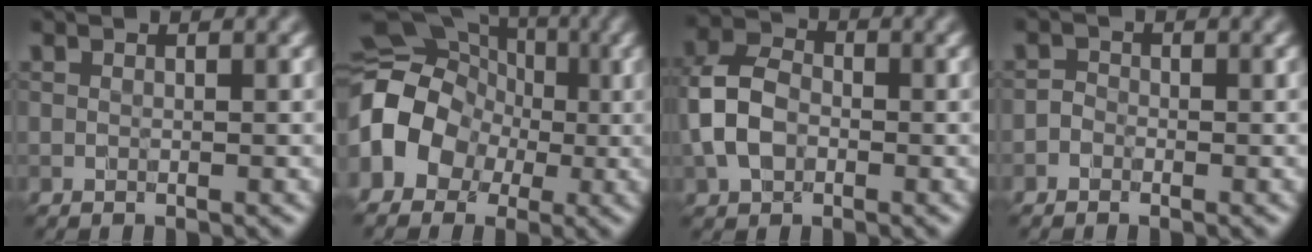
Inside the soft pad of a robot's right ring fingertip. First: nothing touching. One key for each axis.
{"total": 10.6, "fx": -1.8, "fy": 8.9, "fz": 5.6, "tx": -0.089, "ty": -0.001, "tz": -0.062}
{"total": 5.0, "fx": -1.0, "fy": 3.7, "fz": 3.3, "tx": -0.076, "ty": 0.008, "tz": -0.028}
{"total": 0.7, "fx": -0.5, "fy": 0.5, "fz": 0.0, "tx": 0.007, "ty": 0.002, "tz": -0.015}